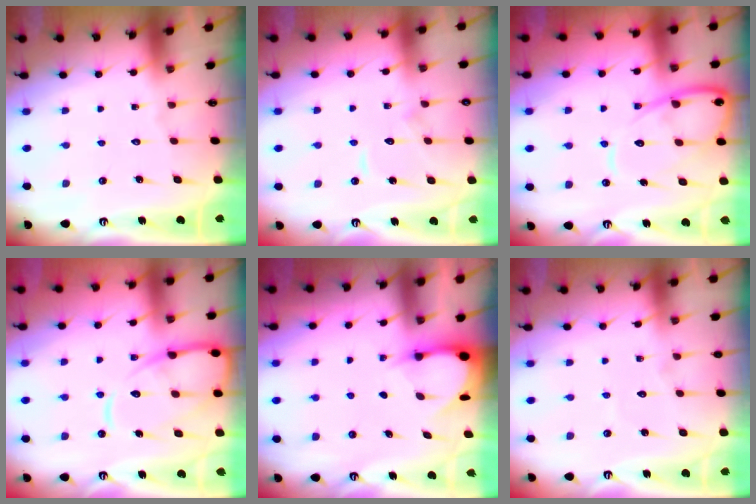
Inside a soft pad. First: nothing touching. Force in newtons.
{"total": 6.8, "press": 6.7, "slide": 0.7}
{"total": 11.9, "press": 11.9, "slide": 1.2}
{"total": 12.7, "press": 12.6, "slide": 1.1}
{"total": 3.3, "press": 3.3, "slide": 0.4}
{"total": 2.6, "press": 2.6, "slide": 0.3}